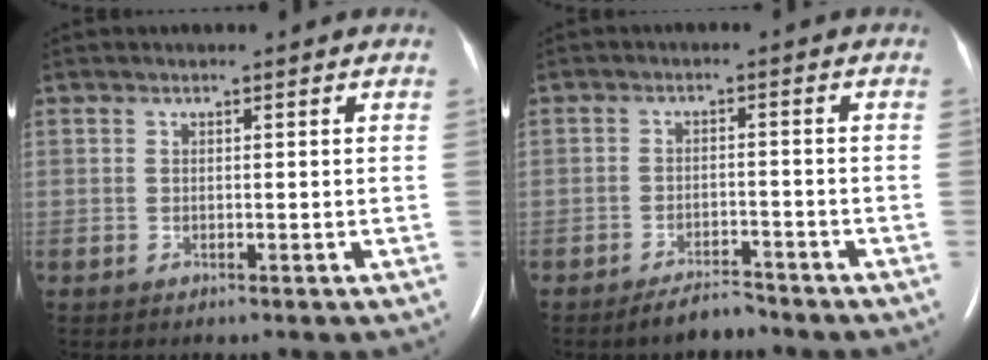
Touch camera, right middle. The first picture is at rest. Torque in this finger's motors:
{"motor_torque": [0.06, -0.08, 0.00, 0.00]}